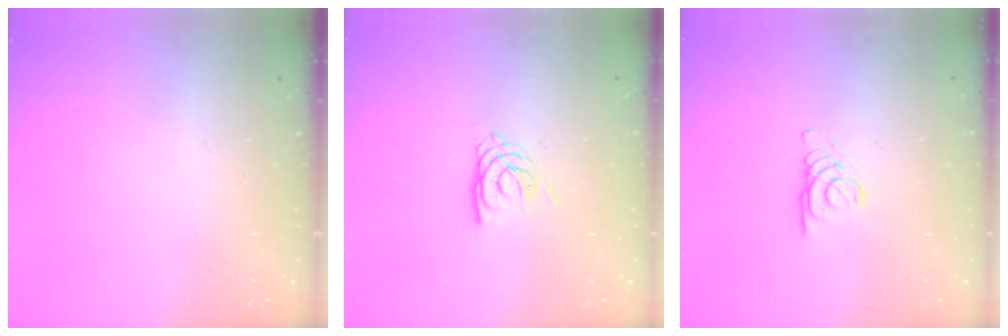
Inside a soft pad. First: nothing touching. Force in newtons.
{"total": 6.0, "press": 6.0, "slide": 0.5}
{"total": 1.7, "press": 1.7, "slide": 0.2}